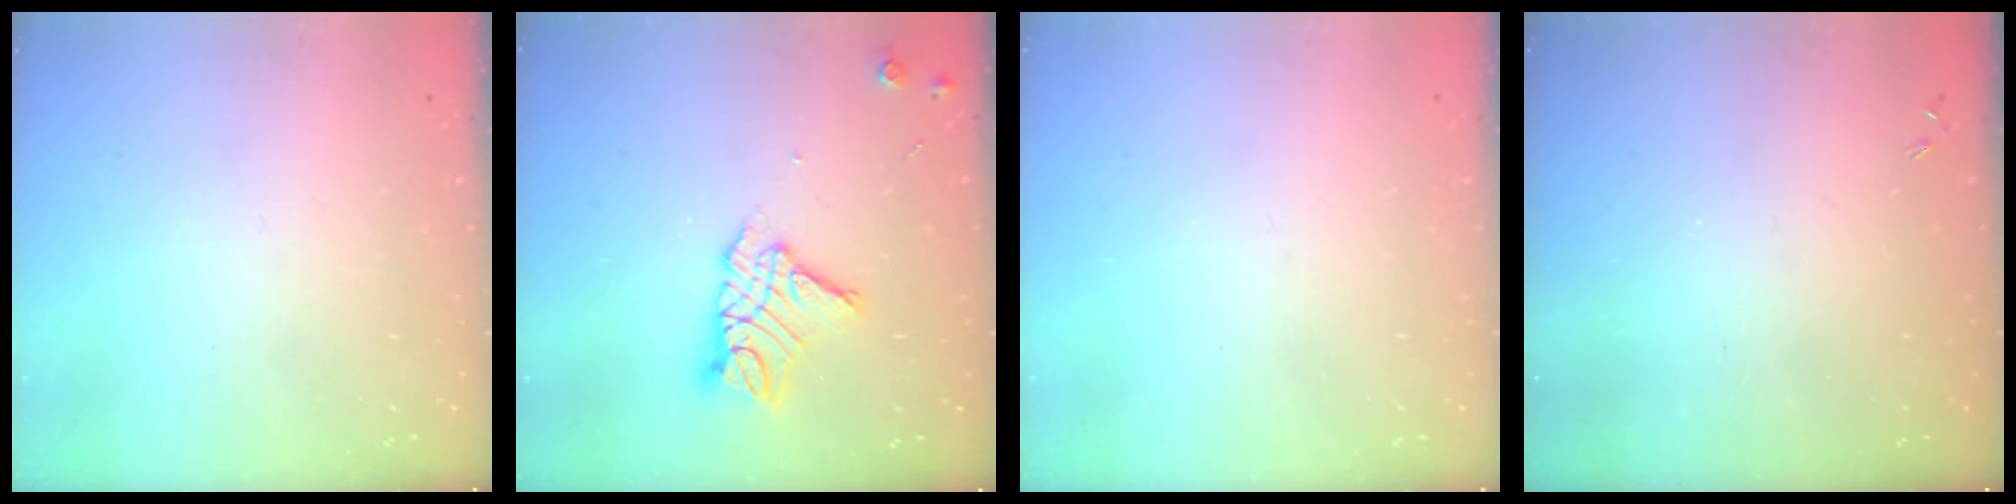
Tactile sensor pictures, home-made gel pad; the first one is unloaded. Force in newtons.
{"total": 11.0, "press": 11.0, "slide": 1.1}
{"total": 0.0}
{"total": 0.0}